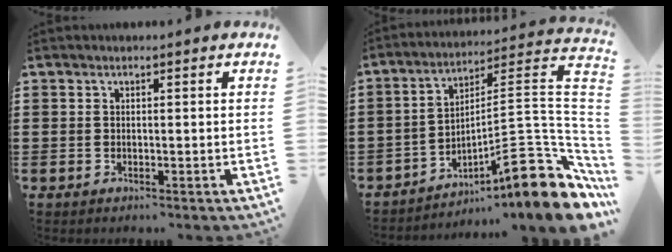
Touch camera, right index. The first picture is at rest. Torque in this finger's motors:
{"motor_torque": [0.19, -0.07, 0.34, 0.05]}